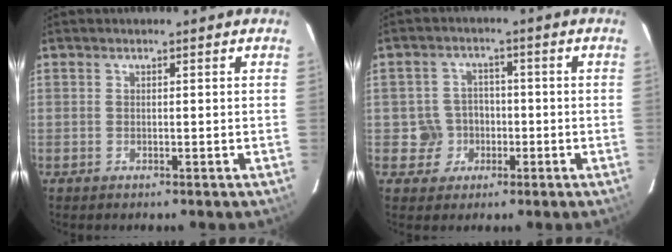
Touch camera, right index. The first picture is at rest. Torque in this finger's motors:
{"motor_torque": [0.01, 0.04, 0.05, 0.01]}